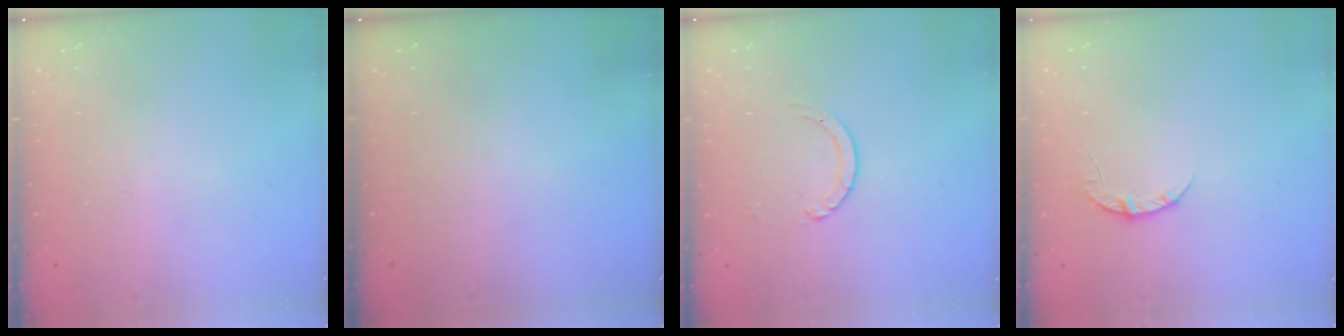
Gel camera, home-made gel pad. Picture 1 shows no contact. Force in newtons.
{"total": 0.0}
{"total": 2.7, "press": 2.7, "slide": 0.3}
{"total": 3.5, "press": 3.5, "slide": 0.4}